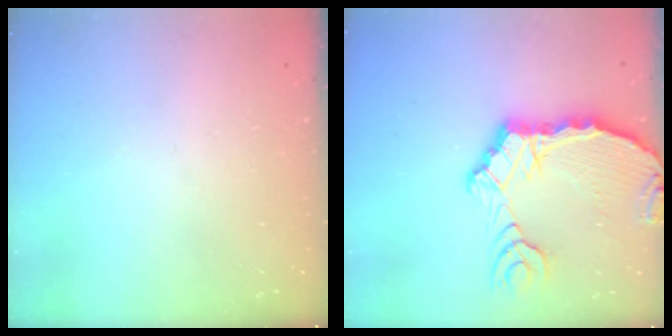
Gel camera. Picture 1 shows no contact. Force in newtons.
{"total": 11.8, "press": 11.7, "slide": 1.5}